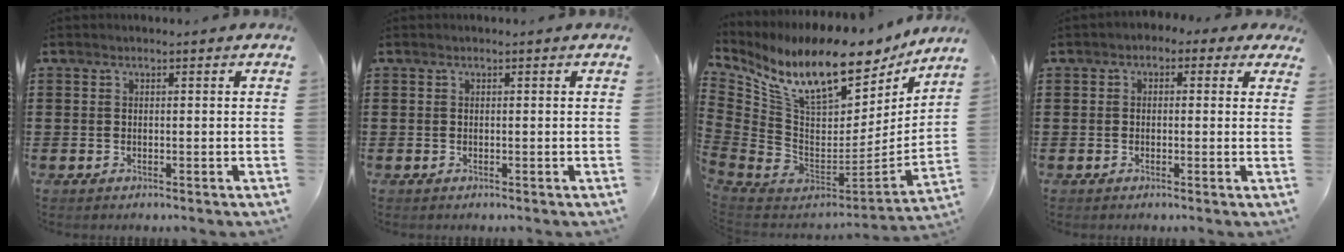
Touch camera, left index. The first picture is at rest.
{"total": 0.0}
{"total": 14.6, "force": [10.4, 5.2, 8.8], "torque": [-0.193, -0.082, 0.181]}
{"total": 1.5, "force": [-0.5, 1.2, 0.8], "torque": [-0.020, 0.007, -0.013]}